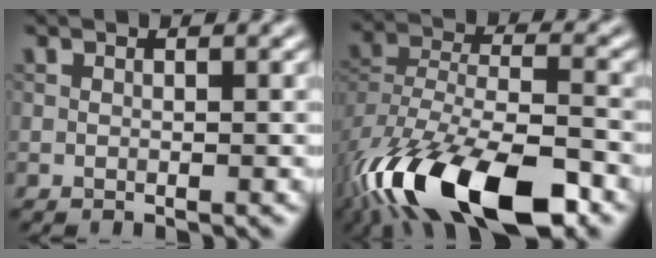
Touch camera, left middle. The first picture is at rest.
{"total": 14.5, "force": [-9.1, 6.0, 9.6], "torque": [-0.194, -0.019, -0.164]}